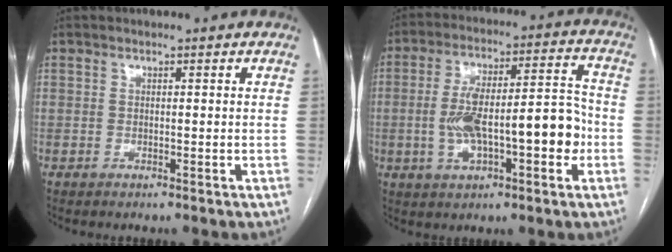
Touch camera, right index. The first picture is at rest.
{"total": 14.7, "force": [-2.6, 4.4, 13.8], "torque": [-0.234, 0.034, -0.036]}